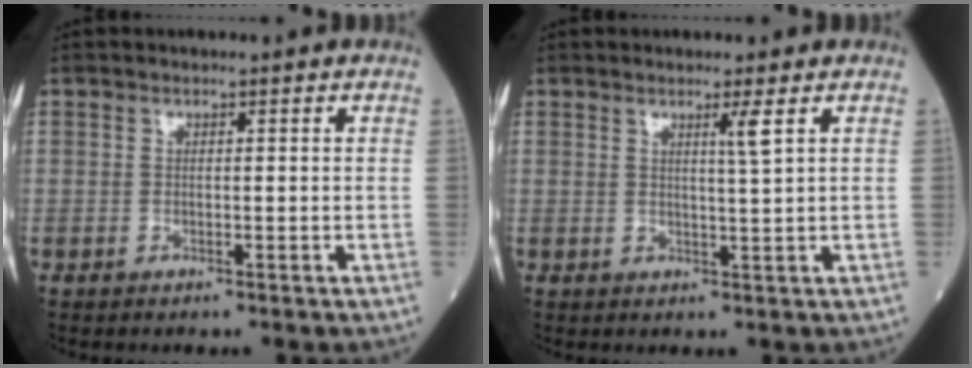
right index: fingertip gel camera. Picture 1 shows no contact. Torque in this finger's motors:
{"motor_torque": [0.04, 0.08, 0.01, 0.01]}